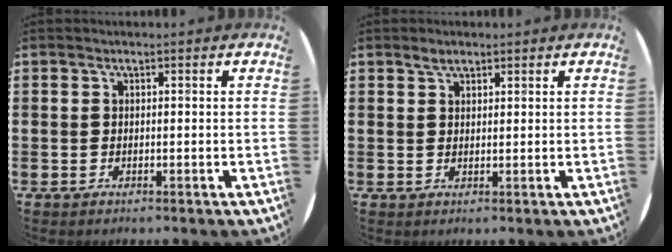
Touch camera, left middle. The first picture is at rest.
{"total": 1.7, "force": [1.4, 0.7, 0.6], "torque": [-0.006, 0.000, 0.024]}